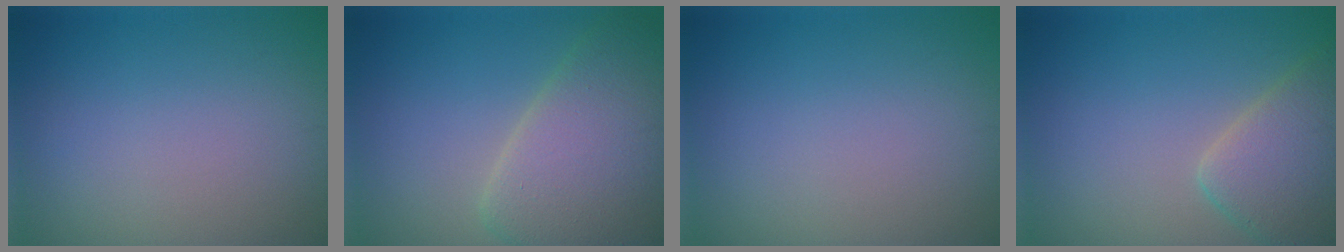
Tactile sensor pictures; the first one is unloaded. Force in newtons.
{"total": 7.6, "press": 7.6, "slide": 0.8}
{"total": 0.0}
{"total": 5.1, "press": 5.0, "slide": 0.4}